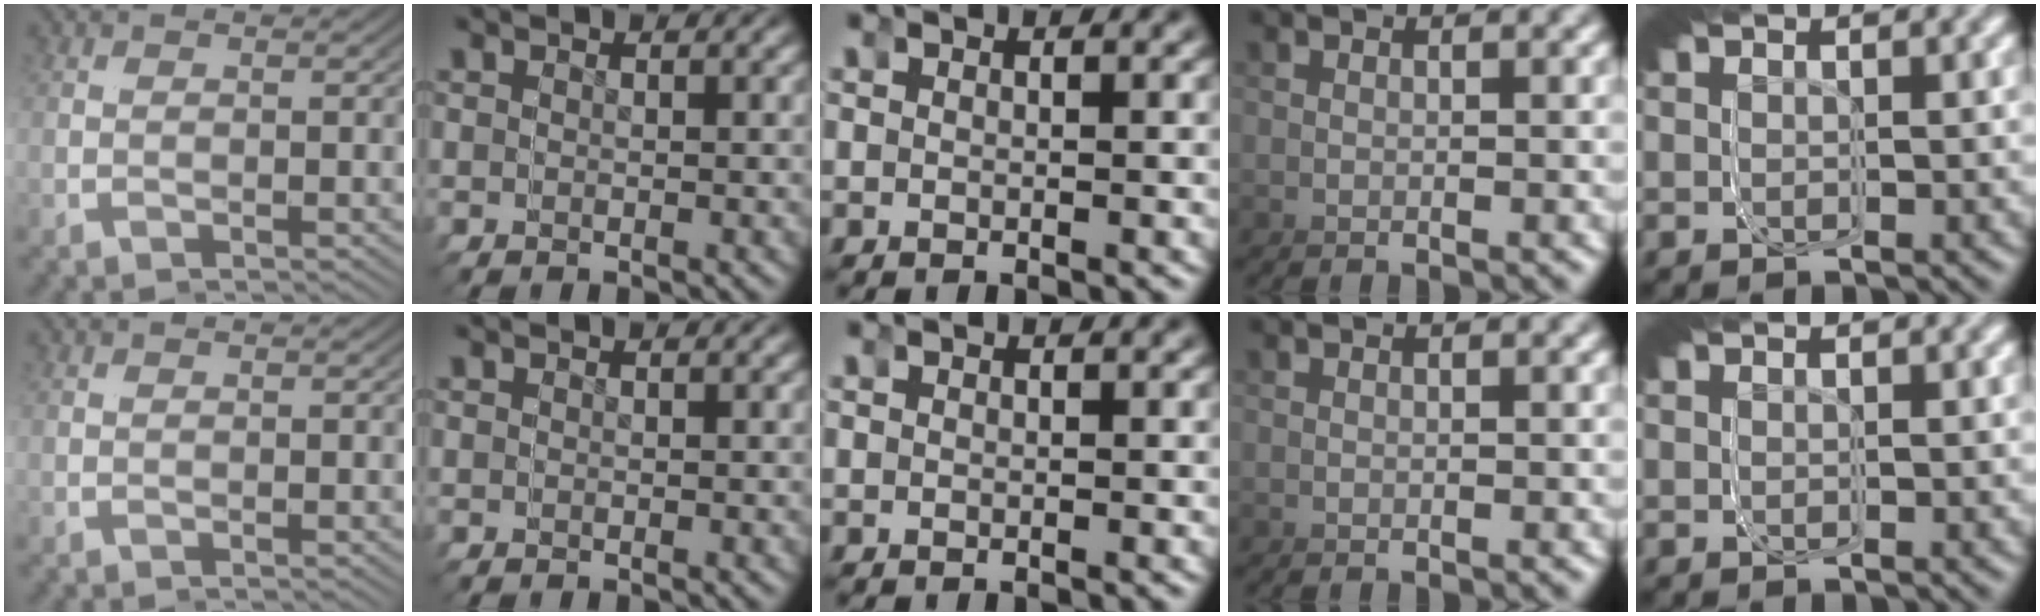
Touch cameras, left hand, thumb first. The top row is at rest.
{}